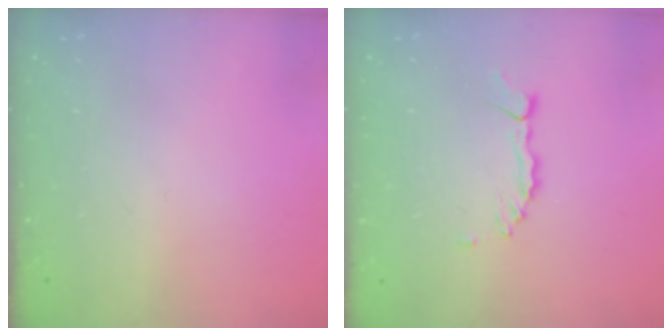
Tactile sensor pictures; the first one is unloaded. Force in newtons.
{"total": 1.4, "press": 1.4, "slide": 0.3}